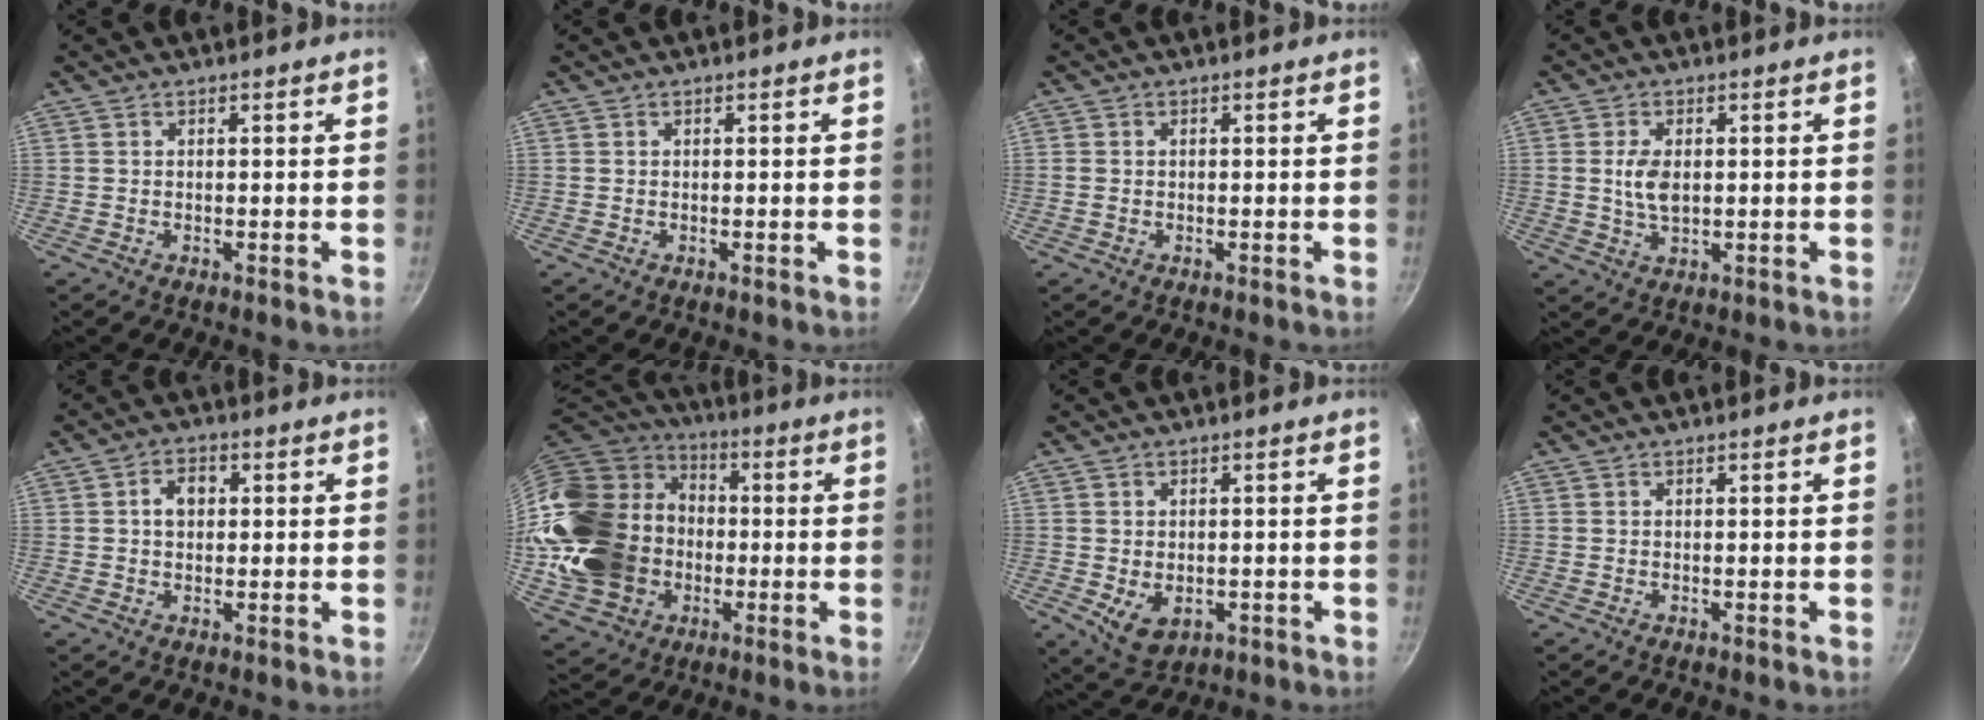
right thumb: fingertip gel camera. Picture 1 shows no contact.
{"total": 0.0}
{"total": 1.1, "force": [-0.1, 1.0, 0.5], "torque": [-0.011, 0.003, -0.003]}
{"total": 5.3, "force": [0.5, 3.1, 4.2], "torque": [-0.079, -0.003, 0.010]}
{"total": 4.2, "force": [0.6, 3.2, 2.7], "torque": [-0.022, 0.008, 0.006]}
{"total": 27.8, "force": [-2.7, 22.7, 15.9], "torque": [-0.303, 0.051, -0.023]}
{"total": 5.7, "force": [-1.0, 4.1, 3.8], "torque": [-0.057, -0.011, -0.002]}
{"total": 0.0}